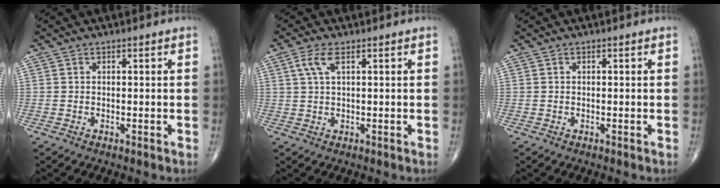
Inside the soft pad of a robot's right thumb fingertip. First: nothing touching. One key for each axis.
{"total": 3.8, "fx": 1.6, "fy": 1.4, "fz": 3.2, "tx": -0.076, "ty": 0.008, "tz": 0.036}
{"total": 0.0}